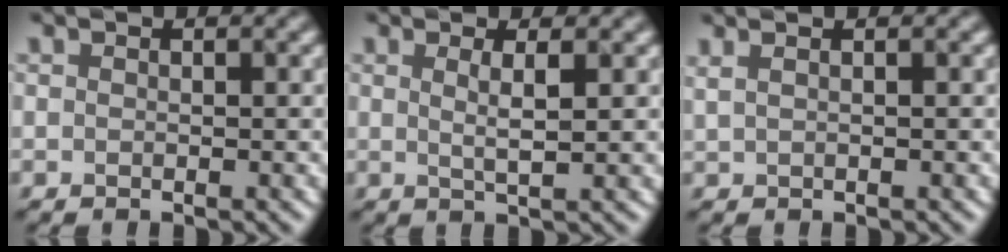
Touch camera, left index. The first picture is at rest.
{"total": 2.1, "force": [0.6, 0.5, 1.9], "torque": [-0.035, -0.004, 0.005]}
{"total": 3.2, "force": [1.8, 1.6, 2.1], "torque": [-0.022, 0.016, 0.001]}